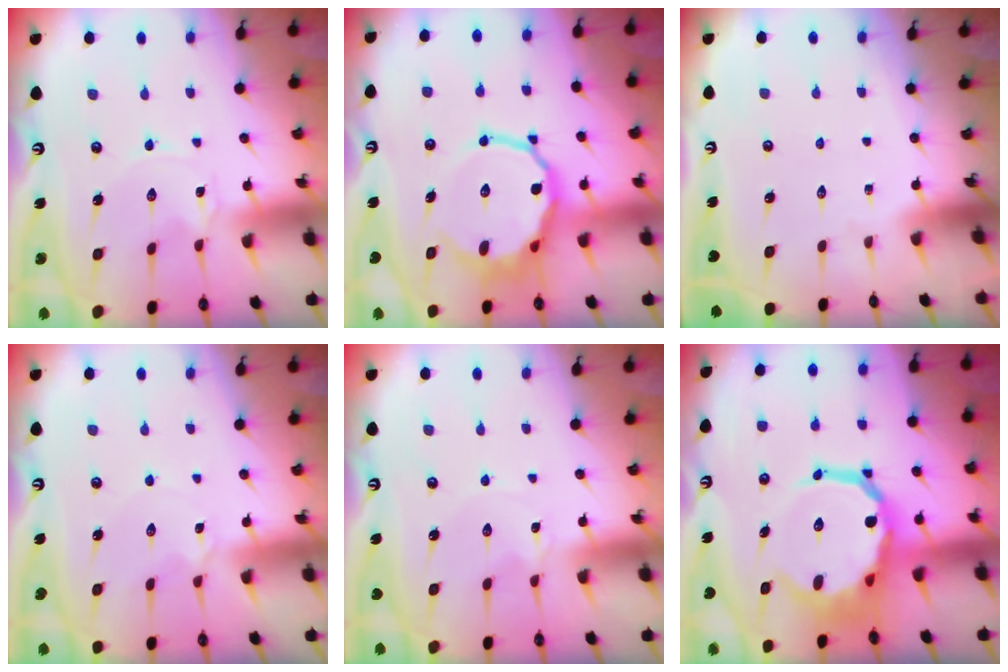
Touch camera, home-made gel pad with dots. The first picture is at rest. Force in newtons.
{"total": 13.1, "press": 12.6, "slide": 3.7}
{"total": 0.0}
{"total": 2.5, "press": 2.5, "slide": 0.4}
{"total": 0.0}
{"total": 14.4, "press": 13.9, "slide": 3.4}